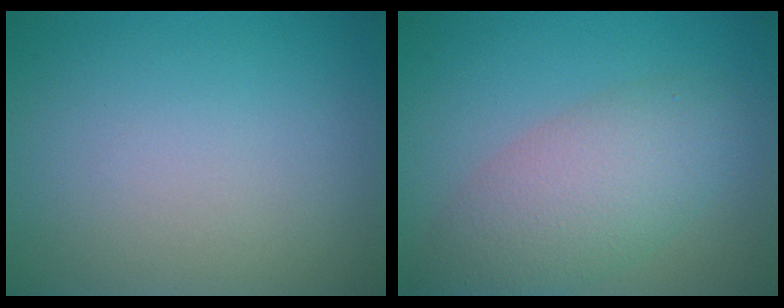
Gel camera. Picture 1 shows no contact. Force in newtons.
{"total": 5.7, "press": 5.7, "slide": 0.5}